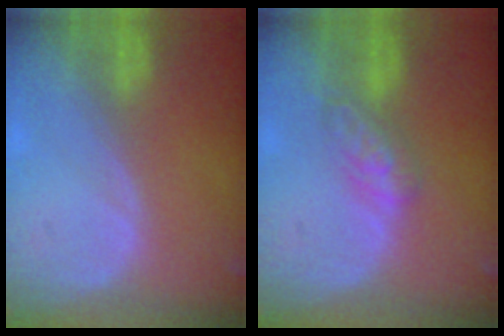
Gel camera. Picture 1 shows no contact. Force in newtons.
{"total": 4.5, "press": 4.5, "slide": 0.3}